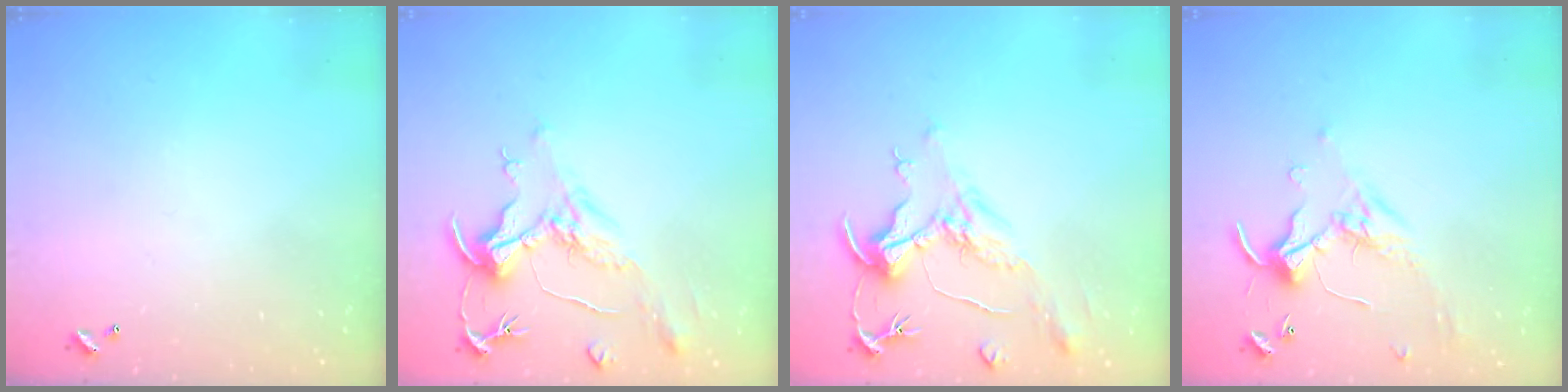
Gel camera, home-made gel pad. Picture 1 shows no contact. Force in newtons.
{"total": 2.1, "press": 1.7, "slide": 1.3}
{"total": 2.1, "press": 1.7, "slide": 1.3}
{"total": 0.0}